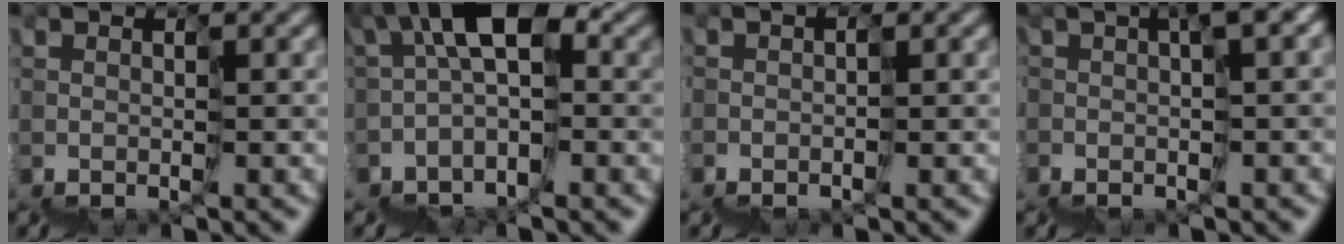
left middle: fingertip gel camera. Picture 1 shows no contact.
{"total": 4.9, "force": [0.3, 2.6, 4.2], "torque": [-0.073, 0.032, -0.011]}
{"total": 2.1, "force": [-1.7, 1.3, 0.1], "torque": [0.007, 0.005, -0.024]}
{"total": 6.5, "force": [1.4, 1.6, 6.1], "torque": [-0.087, 0.022, 0.031]}